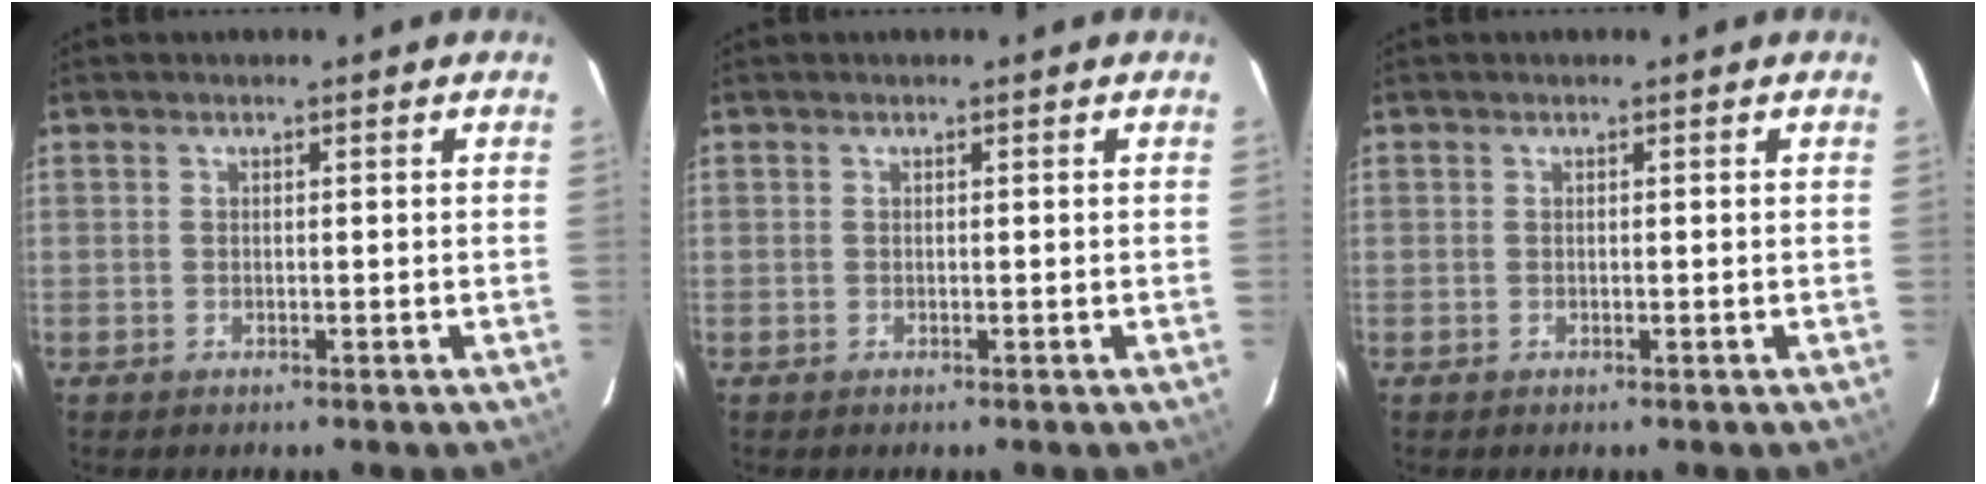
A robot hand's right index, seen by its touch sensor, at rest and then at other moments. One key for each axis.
{"total": 0.0}
{"total": 0.0}